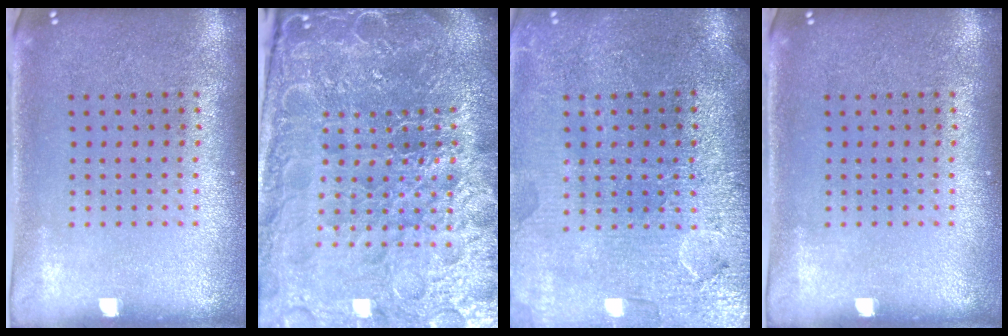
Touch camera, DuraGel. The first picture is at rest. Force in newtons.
{"total": 6.9, "press": 6.1, "slide": 3.2}
{"total": 4.1, "press": 3.6, "slide": 1.9}
{"total": 0.0}